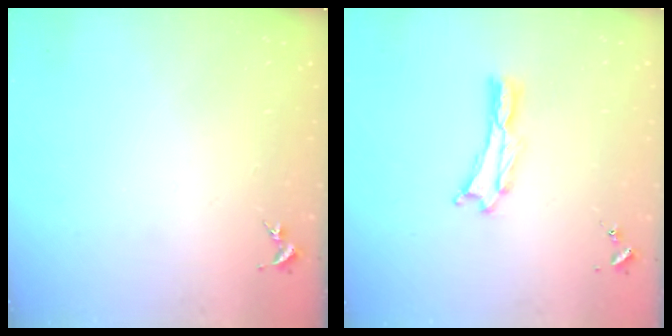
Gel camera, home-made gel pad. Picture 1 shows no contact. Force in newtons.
{"total": 0.0}